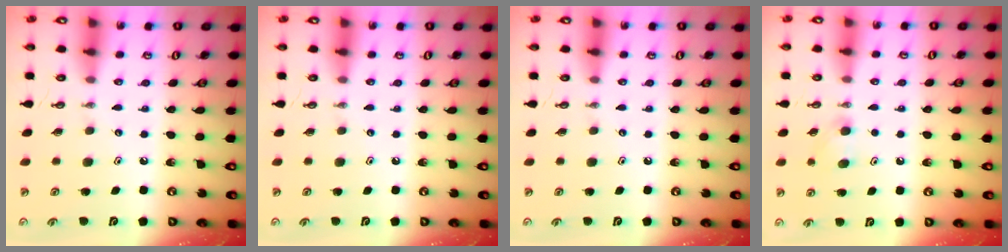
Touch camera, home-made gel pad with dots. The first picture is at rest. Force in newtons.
{"total": 0.0}
{"total": 0.0}
{"total": 4.2, "press": 4.0, "slide": 1.4}